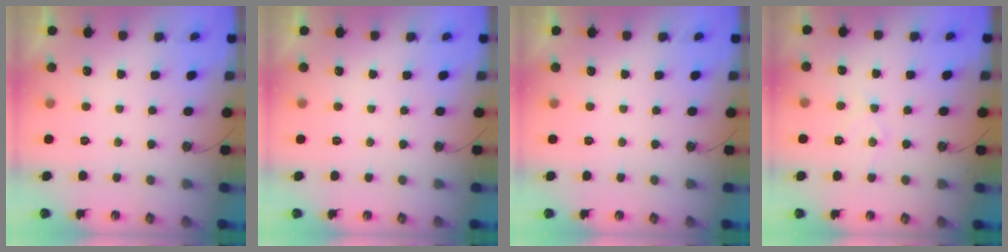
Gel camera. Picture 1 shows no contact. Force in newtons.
{"total": 0.0}
{"total": 0.0}
{"total": 7.1, "press": 7.1, "slide": 0.4}